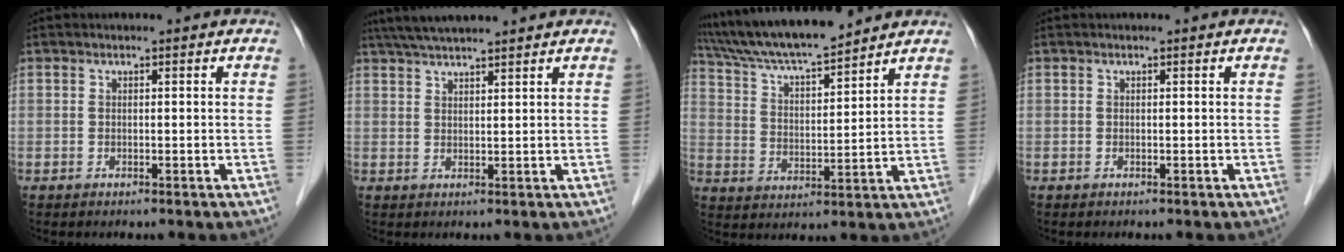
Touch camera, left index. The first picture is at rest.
{"total": 7.6, "force": [6.7, 0.3, 3.6], "torque": [-0.061, 0.035, 0.109]}
{"total": 14.2, "force": [12.9, 0.9, 5.8], "torque": [-0.109, 0.012, 0.230]}
{"total": 0.0}